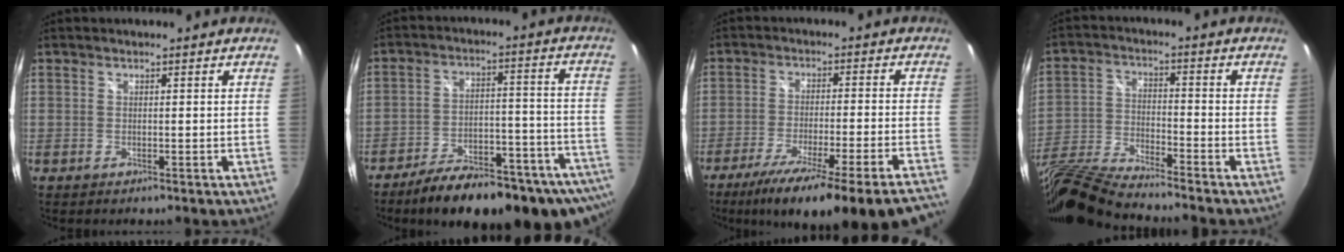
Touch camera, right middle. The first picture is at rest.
{"total": 25.3, "force": [-20.0, 7.3, 13.5], "torque": [-0.193, -0.018, -0.260]}
{"total": 23.7, "force": [-19.8, -0.6, 13.2], "torque": [-0.213, -0.071, -0.294]}
{"total": 15.5, "force": [-13.2, 2.0, 7.8], "torque": [-0.177, -0.030, -0.254]}